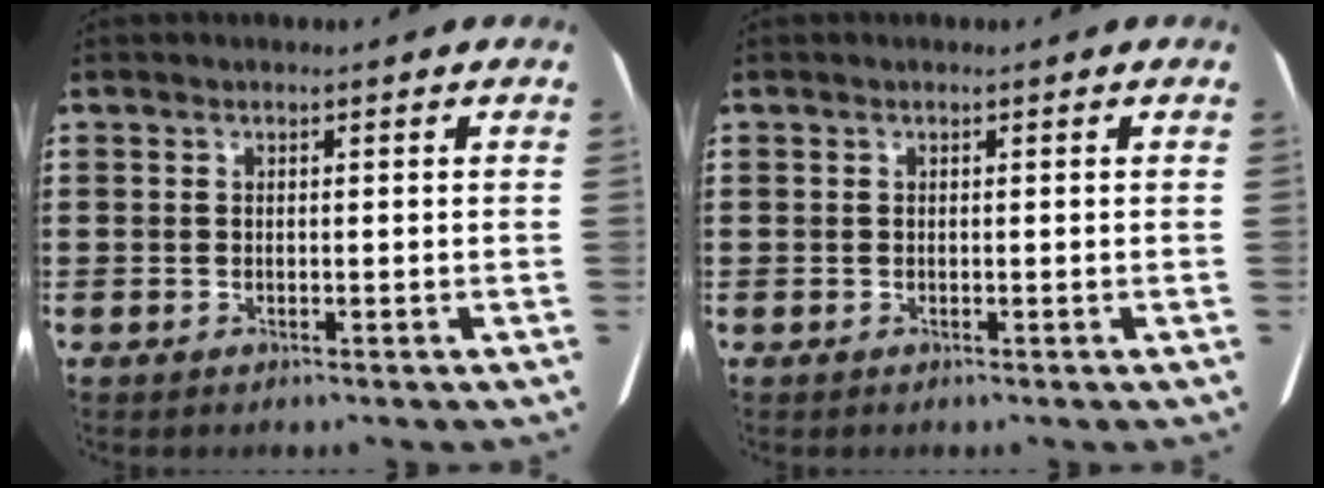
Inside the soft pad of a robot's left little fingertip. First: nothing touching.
{"total": 0.0}